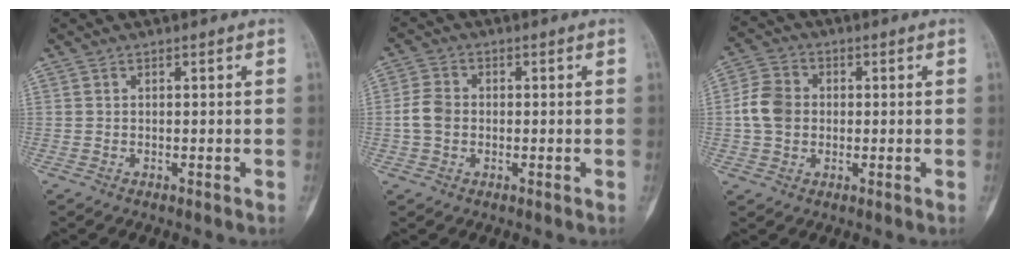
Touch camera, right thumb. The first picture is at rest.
{"total": 4.6, "force": [-0.5, 3.6, 2.7], "torque": [-0.054, 0.010, -0.015]}
{"total": 7.2, "force": [-0.1, 5.9, 4.1], "torque": [-0.067, 0.013, -0.010]}